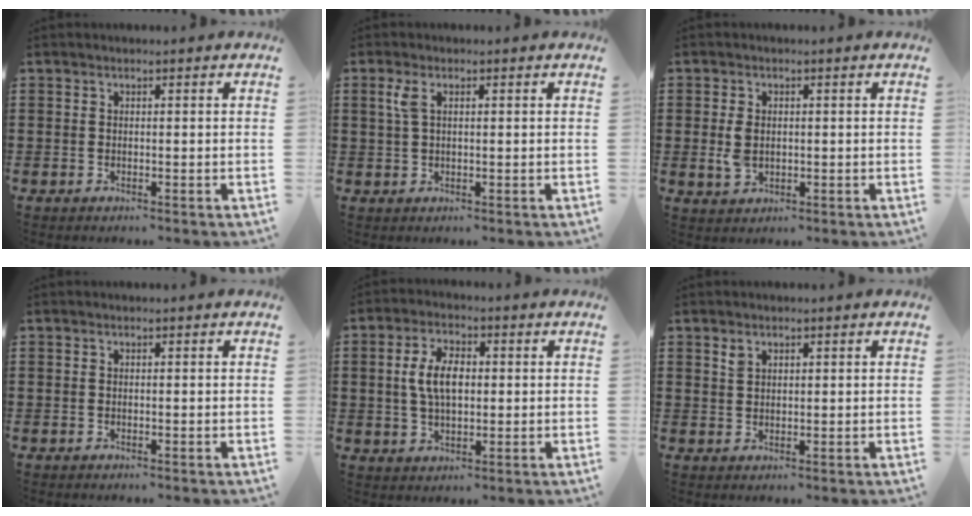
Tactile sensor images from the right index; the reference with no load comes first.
{"total": 2.5, "force": [0.7, 1.0, 2.2], "torque": [-0.055, 0.006, 0.007]}
{"total": 3.5, "force": [0.0, 2.2, 2.7], "torque": [-0.069, 0.001, -0.004]}
{"total": 0.0}
{"total": 6.5, "force": [0.5, 3.4, 5.6], "torque": [-0.126, 0.008, 0.003]}
{"total": 1.7, "force": [1.2, 0.9, 0.7], "torque": [-0.017, 0.003, 0.022]}